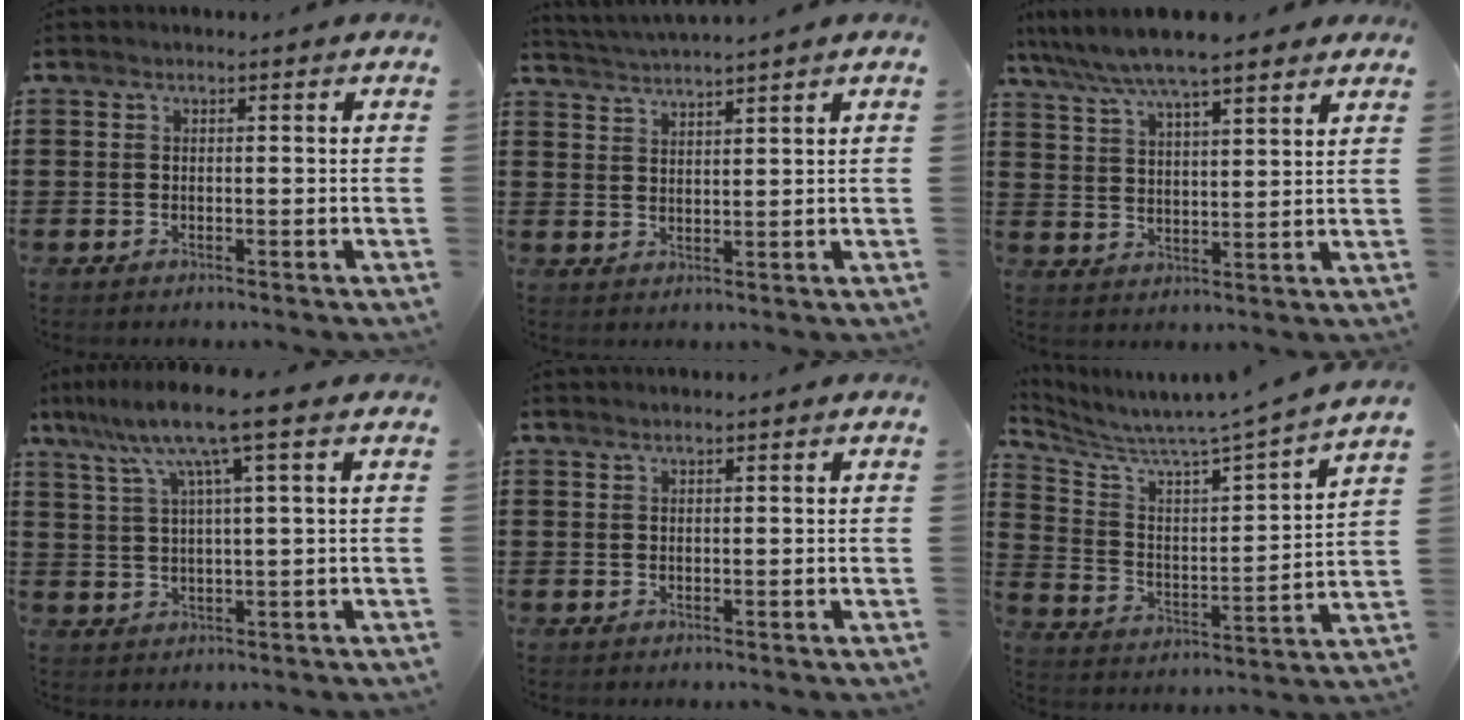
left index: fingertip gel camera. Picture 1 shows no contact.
{"total": 2.5, "force": [2.4, -0.7, -0.1], "torque": [-0.007, -0.010, 0.043]}
{"total": 7.1, "force": [6.1, 0.9, 3.4], "torque": [-0.088, -0.018, 0.106]}
{"total": 8.6, "force": [4.6, 0.2, 7.2], "torque": [-0.160, -0.010, 0.074]}
{"total": 0.7, "force": [0.7, 0.0, 0.3], "torque": [-0.006, -0.001, 0.013]}
{"total": 4.8, "force": [4.5, -0.9, 1.4], "torque": [-0.053, -0.058, 0.065]}